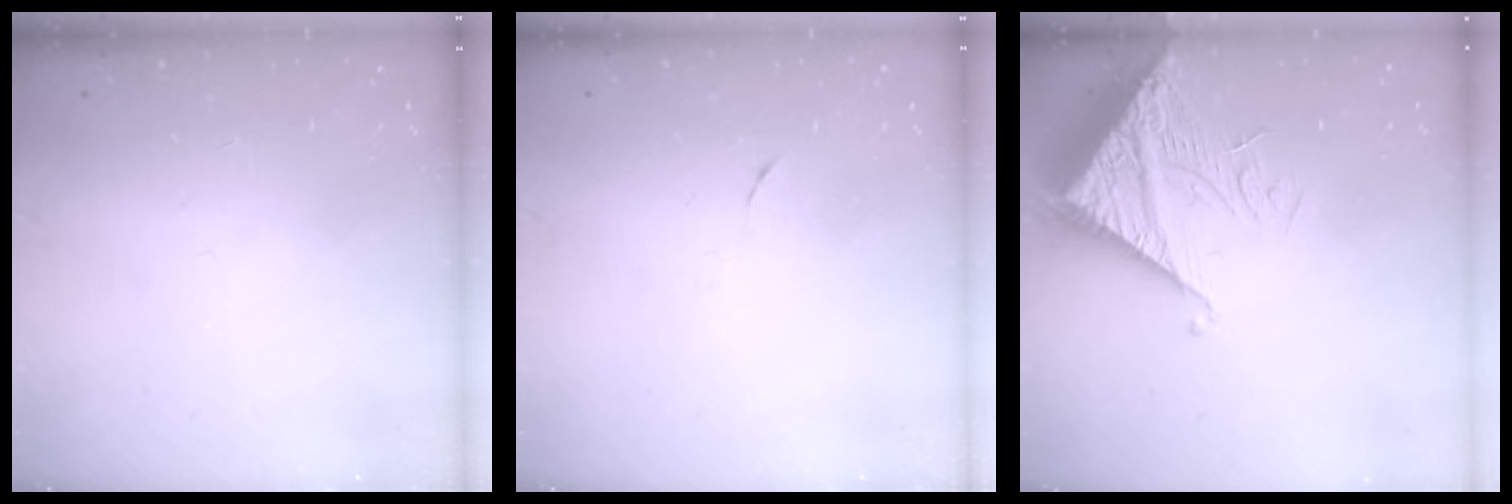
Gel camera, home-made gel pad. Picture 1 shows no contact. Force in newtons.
{"total": 3.9, "press": 3.5, "slide": 1.6}
{"total": 11.5, "press": 11.5, "slide": 1.2}